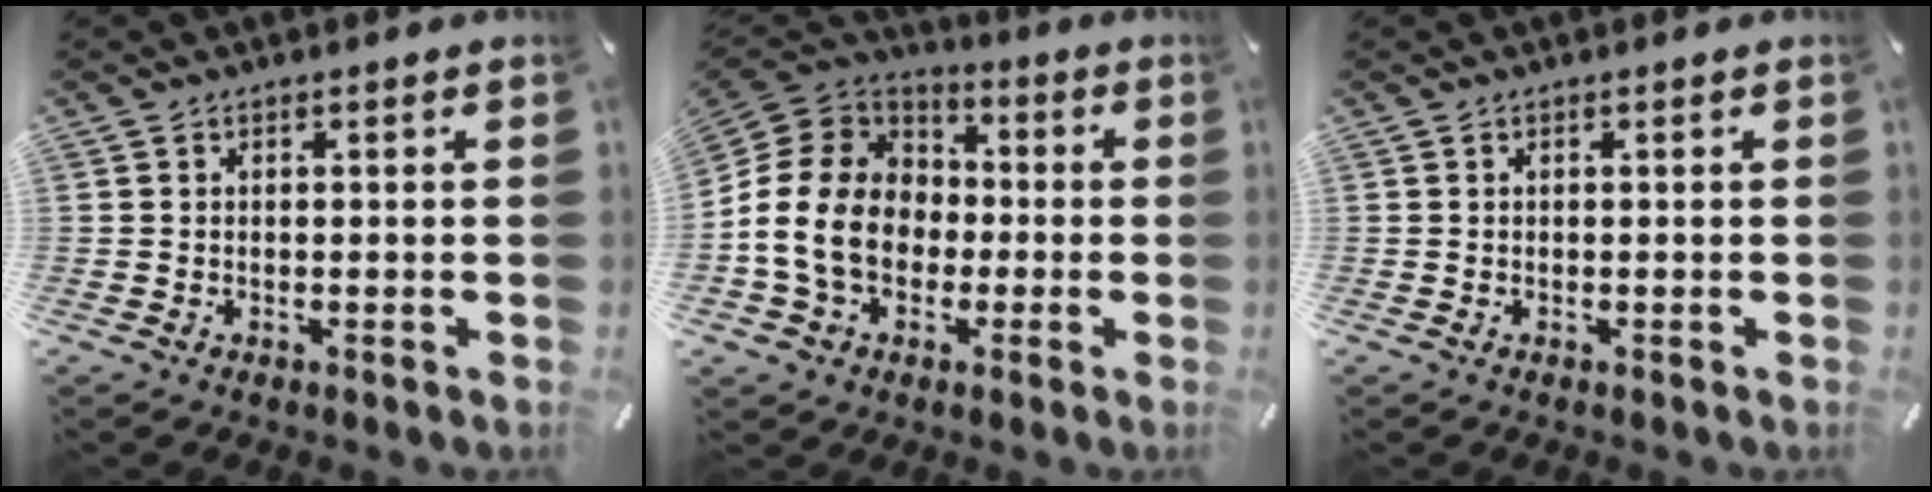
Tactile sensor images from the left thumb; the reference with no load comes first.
{"total": 16.0, "force": [-3.8, 13.2, 8.1], "torque": [-0.194, 0.034, -0.072]}
{"total": 0.0}